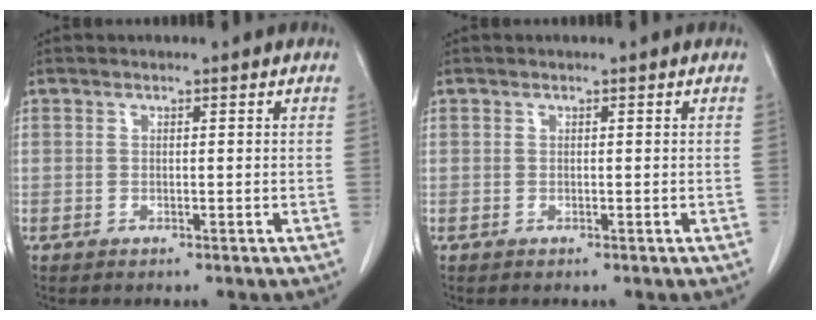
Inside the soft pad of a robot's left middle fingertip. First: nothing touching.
{"total": 0.0}